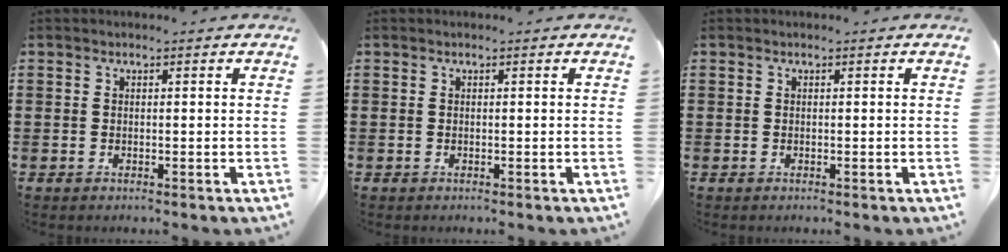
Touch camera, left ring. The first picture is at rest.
{"total": 0.0}
{"total": 0.0}